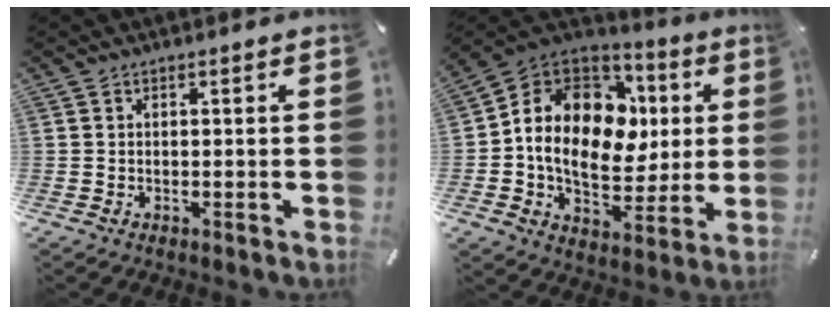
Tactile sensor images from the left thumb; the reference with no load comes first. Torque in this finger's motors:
{"motor_torque": [2.32, 2.69, 2.77, 0.00, 0.49]}